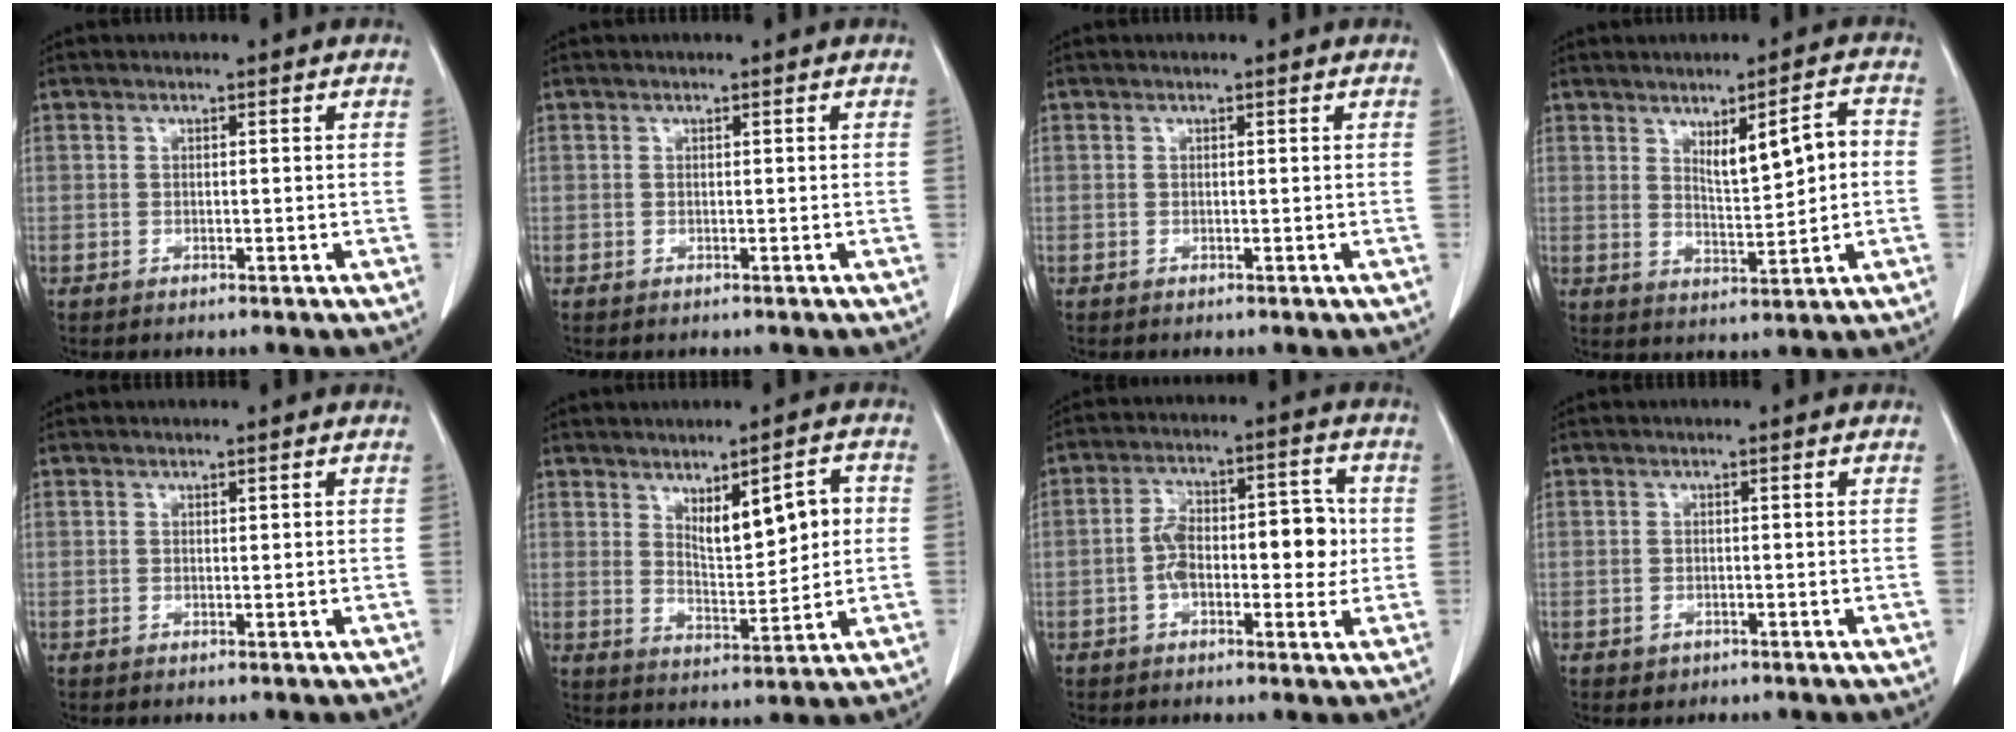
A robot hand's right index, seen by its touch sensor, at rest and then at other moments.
{"total": 0.0}
{"total": 0.0}
{"total": 7.1, "force": [1.2, 1.7, 6.8], "torque": [-0.109, 0.008, 0.031]}
{"total": 0.0}
{"total": 8.2, "force": [2.1, 2.5, 7.5], "torque": [-0.116, 0.004, 0.046]}
{"total": 10.6, "force": [-0.7, 4.8, 9.5], "torque": [-0.152, 0.038, -0.008]}
{"total": 1.3, "force": [-0.5, 1.2, 0.3], "torque": [-0.007, 0.003, 0.002]}